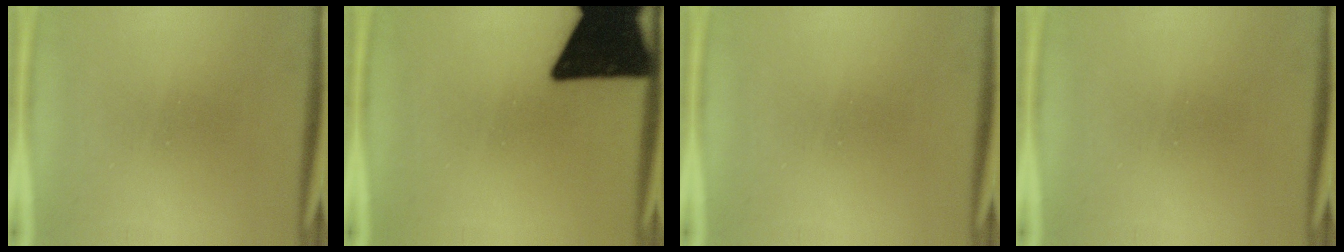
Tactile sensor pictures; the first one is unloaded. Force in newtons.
{"total": 20.3}
{"total": 0.0}
{"total": 0.0}